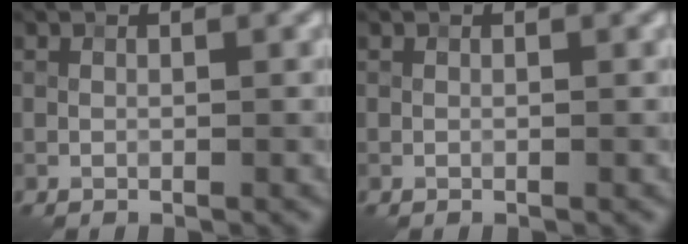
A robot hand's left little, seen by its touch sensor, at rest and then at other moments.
{"total": 0.0}